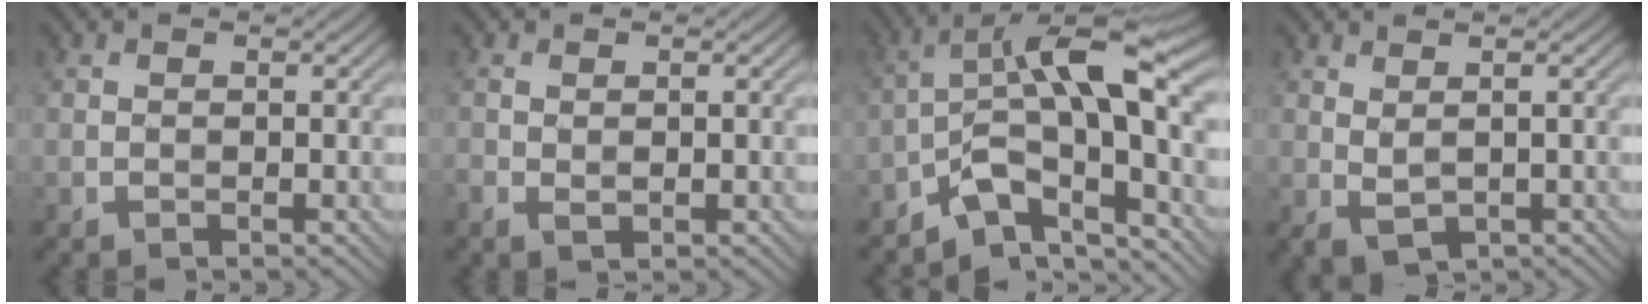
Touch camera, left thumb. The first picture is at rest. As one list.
[{"total": 1.4, "force": [-0.3, 0.7, 1.2], "torque": [-0.030, -0.005, -0.003]}, {"total": 11.5, "force": [-3.5, 4.3, 10.0], "torque": [-0.161, 0.011, -0.075]}, {"total": 2.0, "force": [0.8, 0.7, 1.7], "torque": [-0.041, -0.002, 0.019]}]